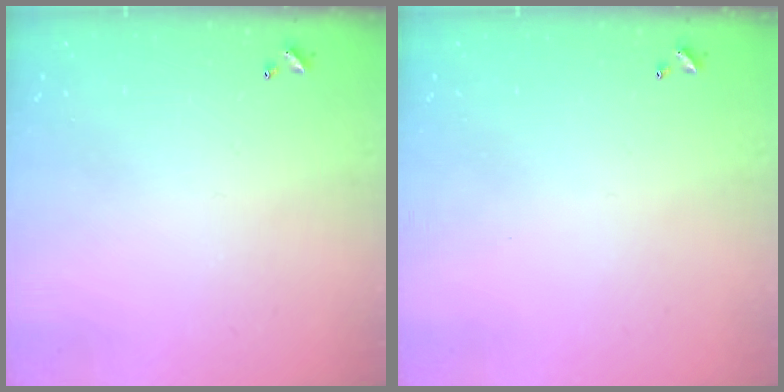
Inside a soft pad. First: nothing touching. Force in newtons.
{"total": 0.0}